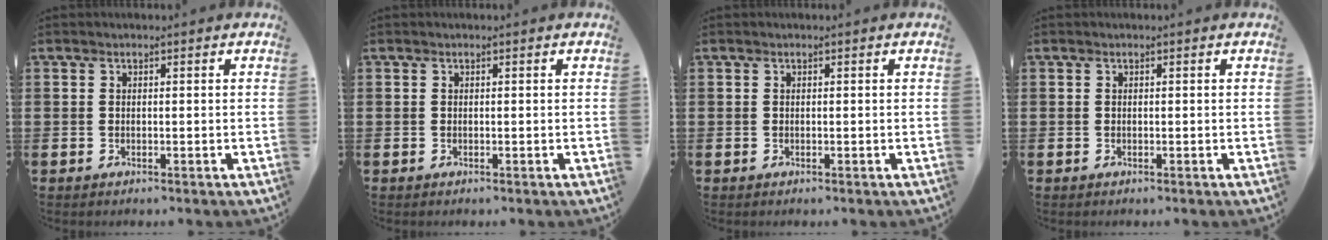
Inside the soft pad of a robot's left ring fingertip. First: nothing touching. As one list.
[{"total": 0.0}, {"total": 0.0}, {"total": 0.0}]